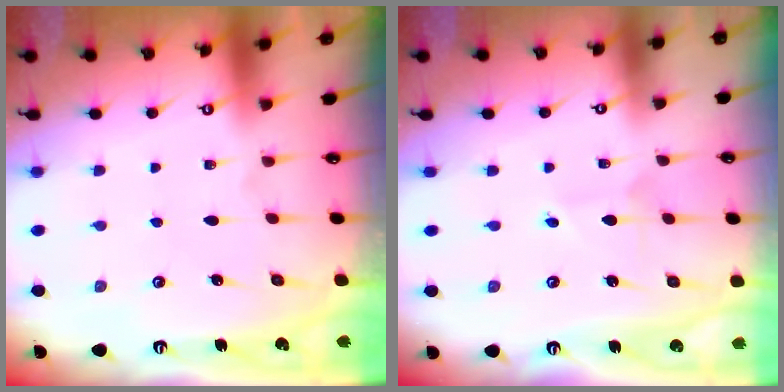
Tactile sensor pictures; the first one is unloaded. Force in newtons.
{"total": 2.6, "press": 2.6, "slide": 0.2}